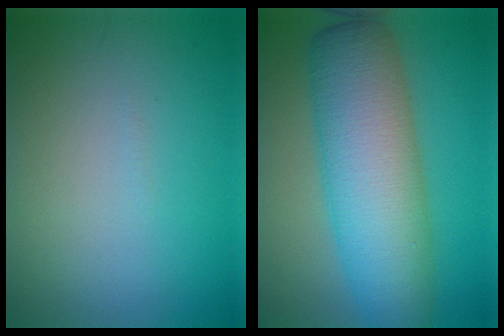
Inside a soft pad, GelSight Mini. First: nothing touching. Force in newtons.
{"total": 10.2, "press": 10.2, "slide": 0.3}